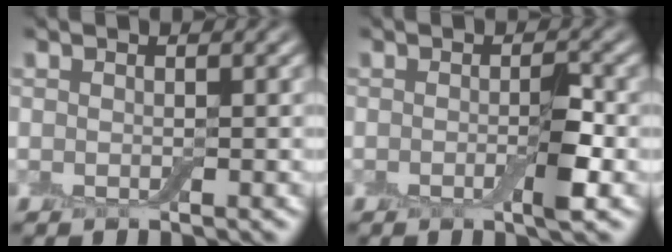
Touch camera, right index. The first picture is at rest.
{"total": 2.3, "force": [-0.6, 0.4, 2.2], "torque": [-0.034, -0.001, -0.013]}